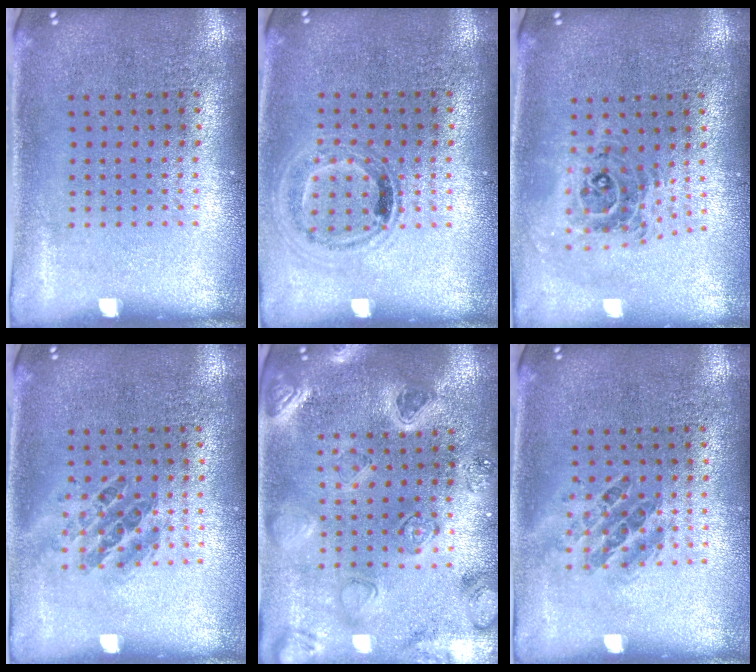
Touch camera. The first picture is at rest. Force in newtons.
{"total": 1.0, "press": 0.9, "slide": 0.4}
{"total": 0.9, "press": 0.9, "slide": 0.2}
{"total": 1.0, "press": 0.9, "slide": 0.5}
{"total": 2.2, "press": 2.2, "slide": 0.4}
{"total": 0.9, "press": 0.9, "slide": 0.4}